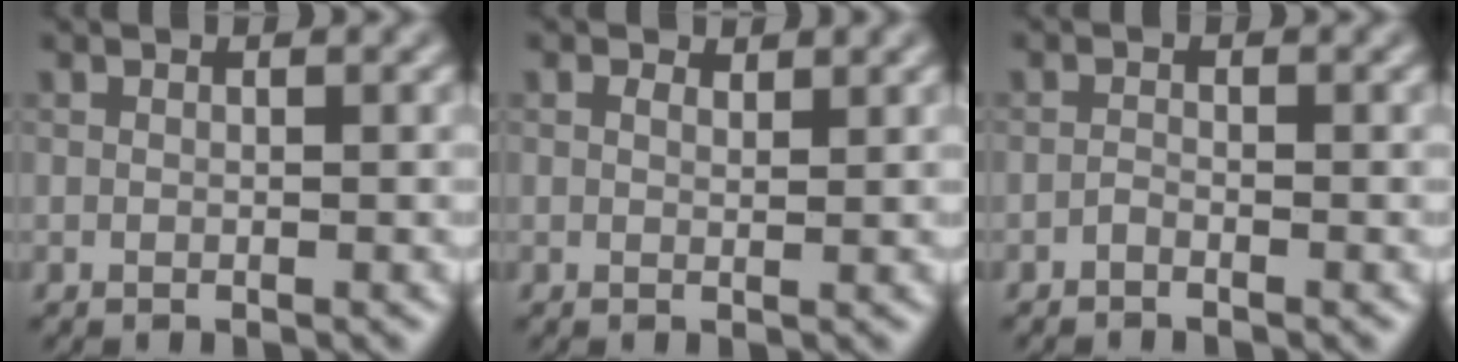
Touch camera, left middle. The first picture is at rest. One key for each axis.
{"total": 1.1, "fx": 0.8, "fy": 0.5, "fz": 0.6, "tx": -0.013, "ty": 0.002, "tz": 0.014}
{"total": 0.6, "fx": -0.5, "fy": 0.2, "fz": 0.3, "tx": -0.007, "ty": 0.000, "tz": -0.011}